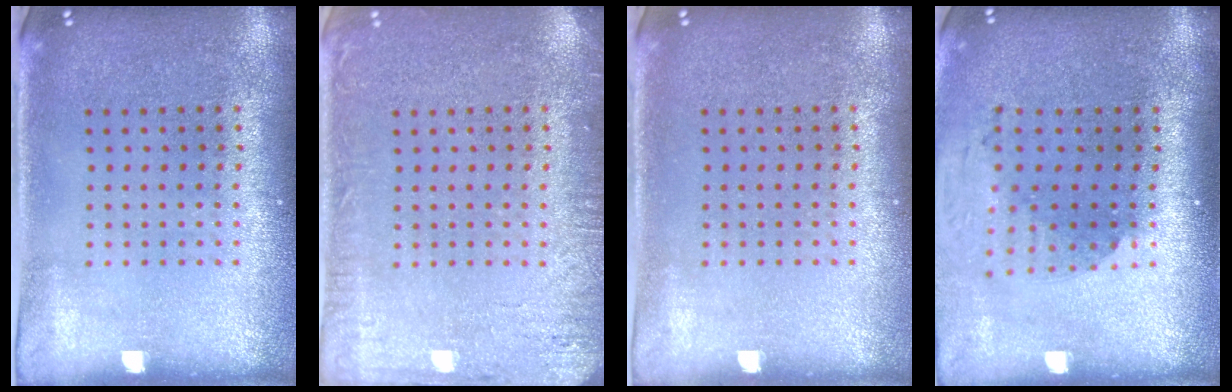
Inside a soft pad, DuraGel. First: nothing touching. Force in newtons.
{"total": 2.9, "press": 2.8, "slide": 0.4}
{"total": 0.0}
{"total": 2.0, "press": 1.4, "slide": 1.3}